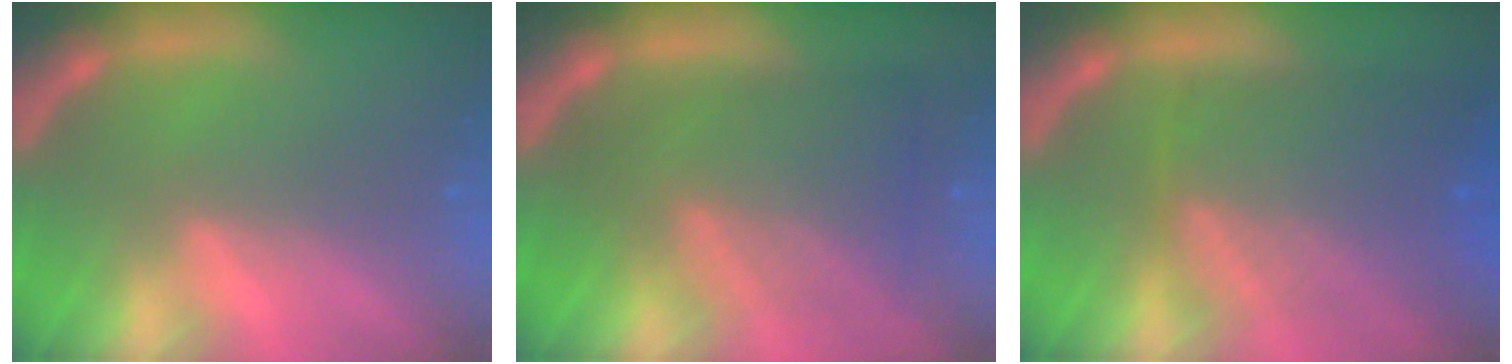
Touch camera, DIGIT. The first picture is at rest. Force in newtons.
{"total": 8.1}
{"total": 9.1}